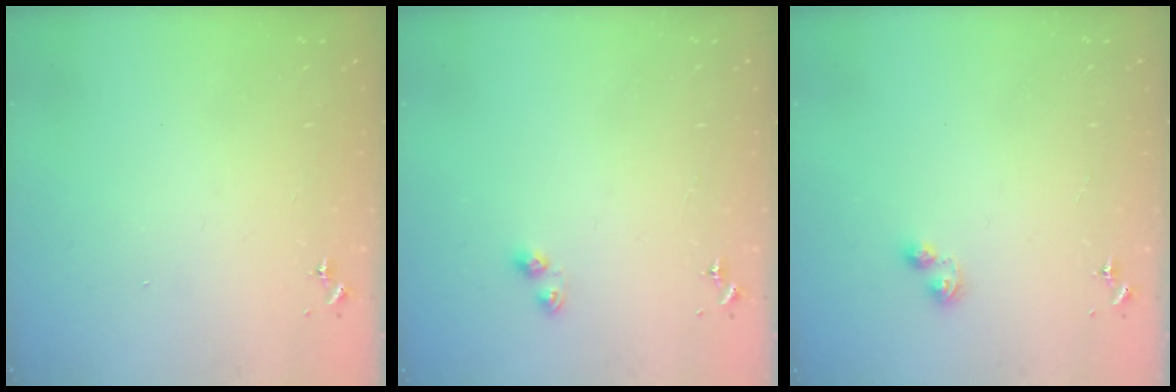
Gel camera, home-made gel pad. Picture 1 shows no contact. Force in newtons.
{"total": 4.1, "press": 4.1, "slide": 0.3}
{"total": 3.9, "press": 3.8, "slide": 0.6}